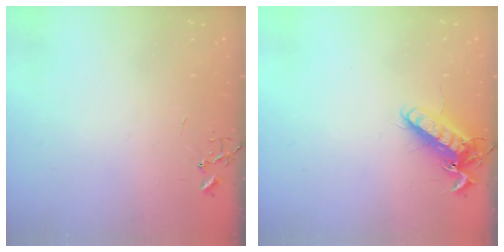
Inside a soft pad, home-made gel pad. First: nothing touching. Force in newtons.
{"total": 12.9, "press": 12.8, "slide": 1.7}